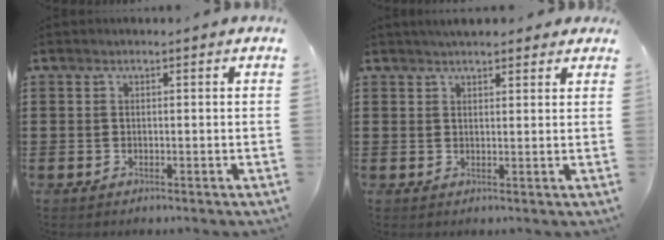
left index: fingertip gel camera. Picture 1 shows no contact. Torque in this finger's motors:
{"motor_torque": [2.14, 0.00, 0.01, -0.07]}